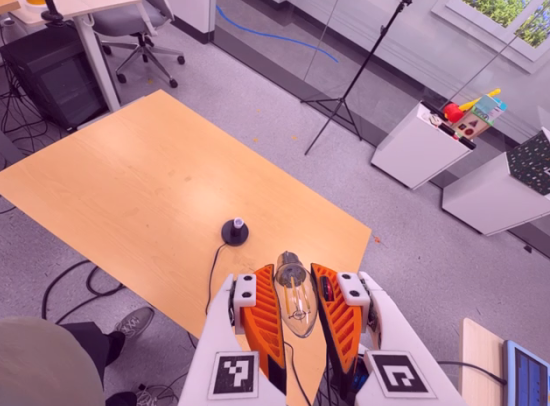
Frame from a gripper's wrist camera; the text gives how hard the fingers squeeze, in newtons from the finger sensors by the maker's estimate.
{"total": 19.3, "left": 21.4, "right": 17.2}